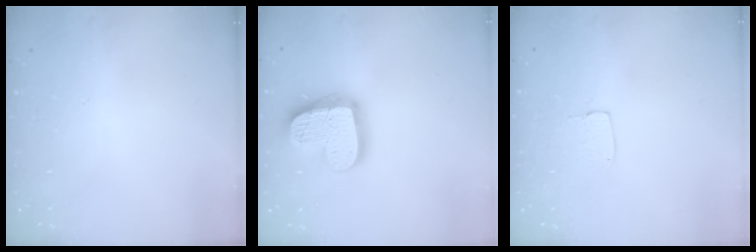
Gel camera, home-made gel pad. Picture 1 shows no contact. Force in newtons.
{"total": 19.6, "press": 19.5, "slide": 1.4}
{"total": 3.3, "press": 3.3, "slide": 0.1}